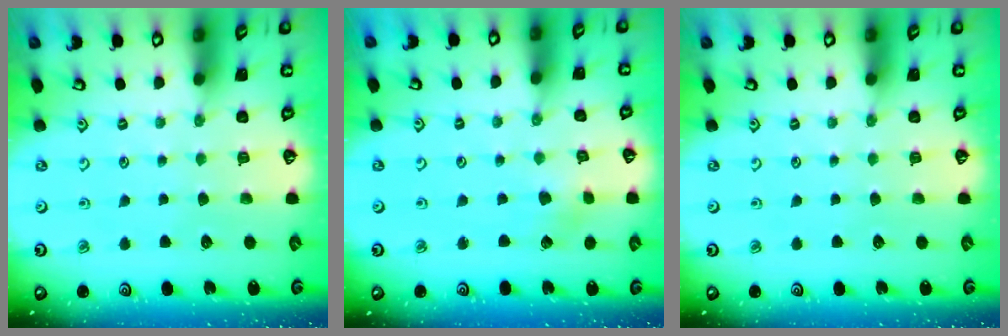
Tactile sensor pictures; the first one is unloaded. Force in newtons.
{"total": 2.7, "press": 2.7, "slide": 0.4}
{"total": 0.0}